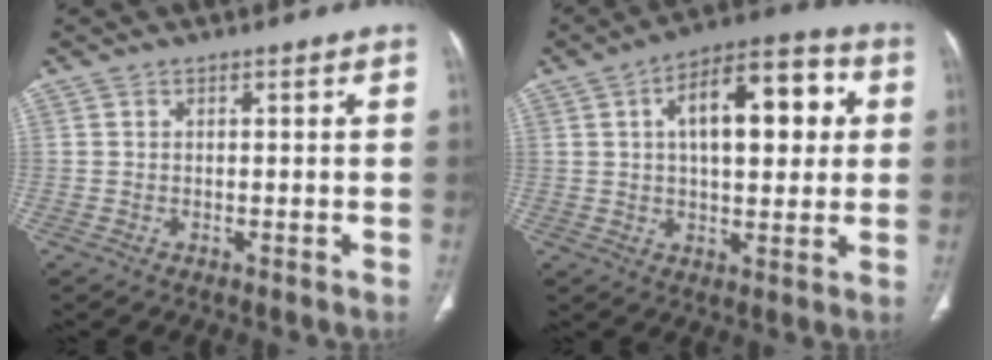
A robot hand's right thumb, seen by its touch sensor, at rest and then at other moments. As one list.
[{"total": 16.8, "force": [3.8, 8.0, 14.3], "torque": [-0.182, 0.021, 0.053]}]